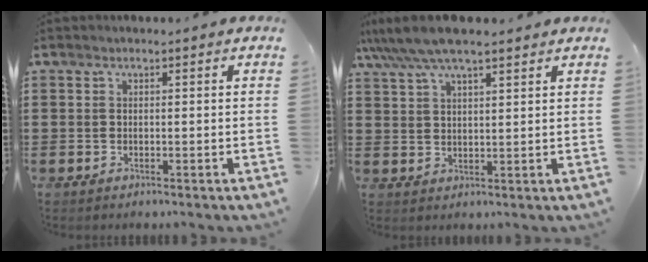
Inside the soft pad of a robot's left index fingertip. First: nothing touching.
{"total": 6.3, "force": [5.1, 1.3, 3.4], "torque": [-0.079, -0.009, 0.093]}